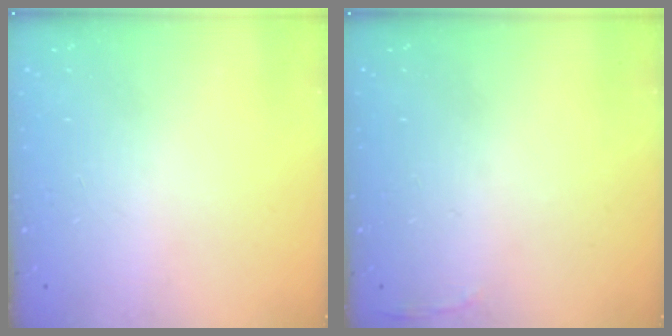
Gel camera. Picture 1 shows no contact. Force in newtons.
{"total": 2.8, "press": 2.6, "slide": 0.9}